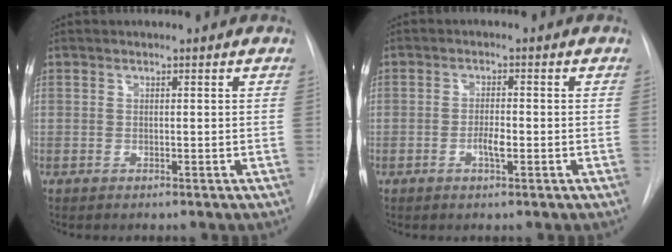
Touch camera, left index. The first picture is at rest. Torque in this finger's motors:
{"motor_torque": [0.36, 0.22, 0.07, 0.02]}